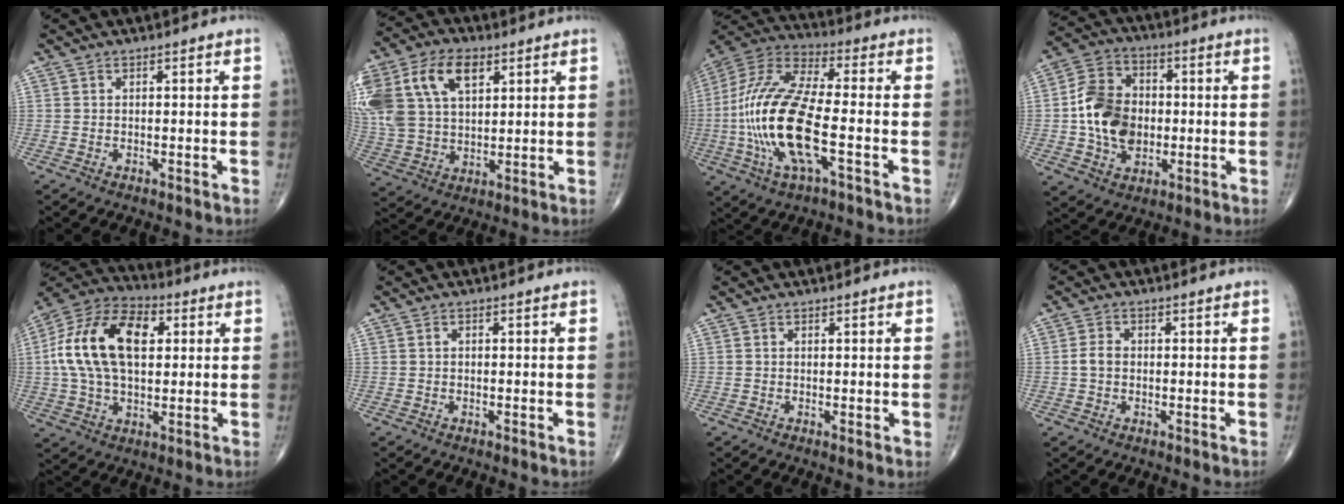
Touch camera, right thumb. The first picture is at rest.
{"total": 21.1, "force": [8.1, 13.3, 14.3], "torque": [-0.324, 0.018, 0.155]}
{"total": 21.3, "force": [-4.2, 7.0, 19.7], "torque": [-0.441, 0.020, -0.077]}
{"total": 13.8, "force": [-0.7, 10.3, 9.1], "torque": [-0.141, 0.020, -0.015]}
{"total": 19.9, "force": [3.4, 11.8, 15.6], "torque": [-0.283, 0.020, 0.052]}
{"total": 0.6, "force": [0.0, 0.4, 0.4], "torque": [-0.009, 0.002, -0.002]}
{"total": 0.8, "force": [0.1, 0.3, 0.7], "torque": [-0.013, -0.004, -0.001]}
{"total": 2.6, "force": [-0.2, 2.0, 1.7], "torque": [-0.033, 0.009, -0.009]}